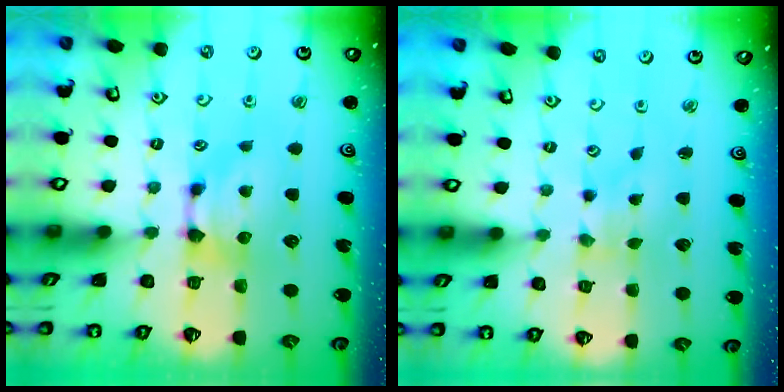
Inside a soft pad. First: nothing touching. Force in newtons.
{"total": 4.1, "press": 4.1, "slide": 0.7}